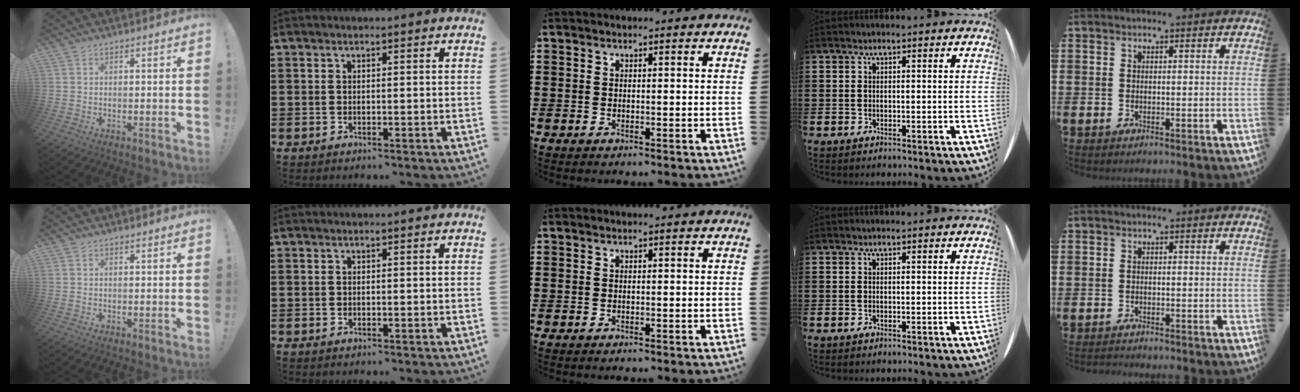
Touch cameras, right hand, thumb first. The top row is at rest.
{"little": {"total": 0.6, "force": [-0.6, 0.0, -0.1], "torque": [-0.001, -0.002, -0.012]}}